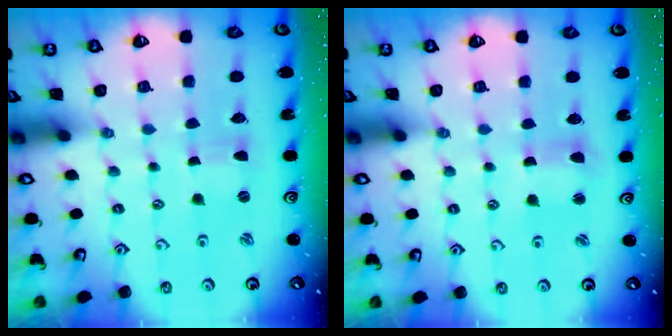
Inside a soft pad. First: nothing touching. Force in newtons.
{"total": 2.7, "press": 2.7, "slide": 0.3}